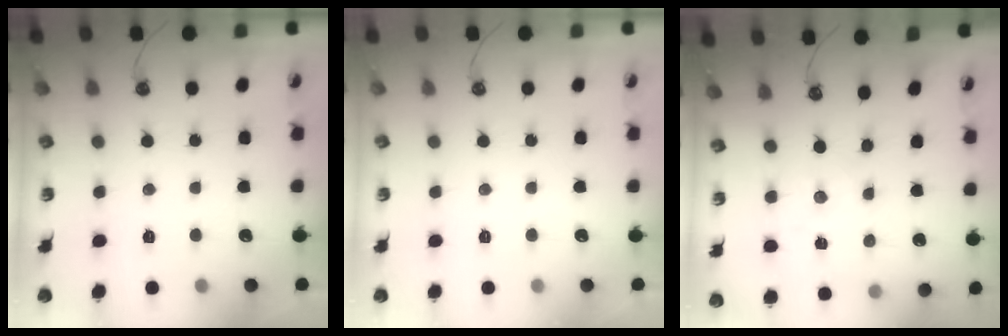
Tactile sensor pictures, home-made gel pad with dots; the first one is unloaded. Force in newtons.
{"total": 0.0}
{"total": 0.0}